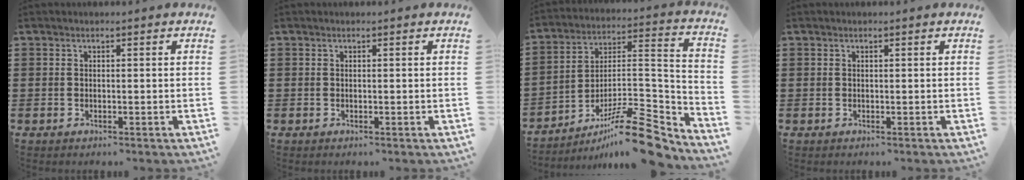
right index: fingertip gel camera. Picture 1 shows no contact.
{"total": 0.0}
{"total": 13.8, "force": [-10.3, 2.8, 8.8], "torque": [-0.125, 0.042, -0.183]}
{"total": 0.0}